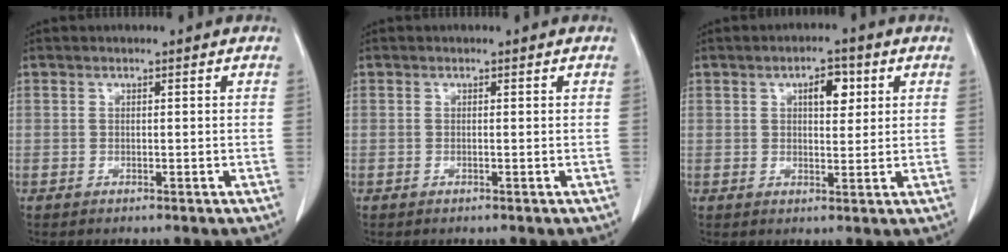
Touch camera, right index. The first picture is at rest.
{"total": 0.0}
{"total": 4.4, "force": [1.7, 1.9, 3.5], "torque": [-0.053, 0.006, 0.024]}